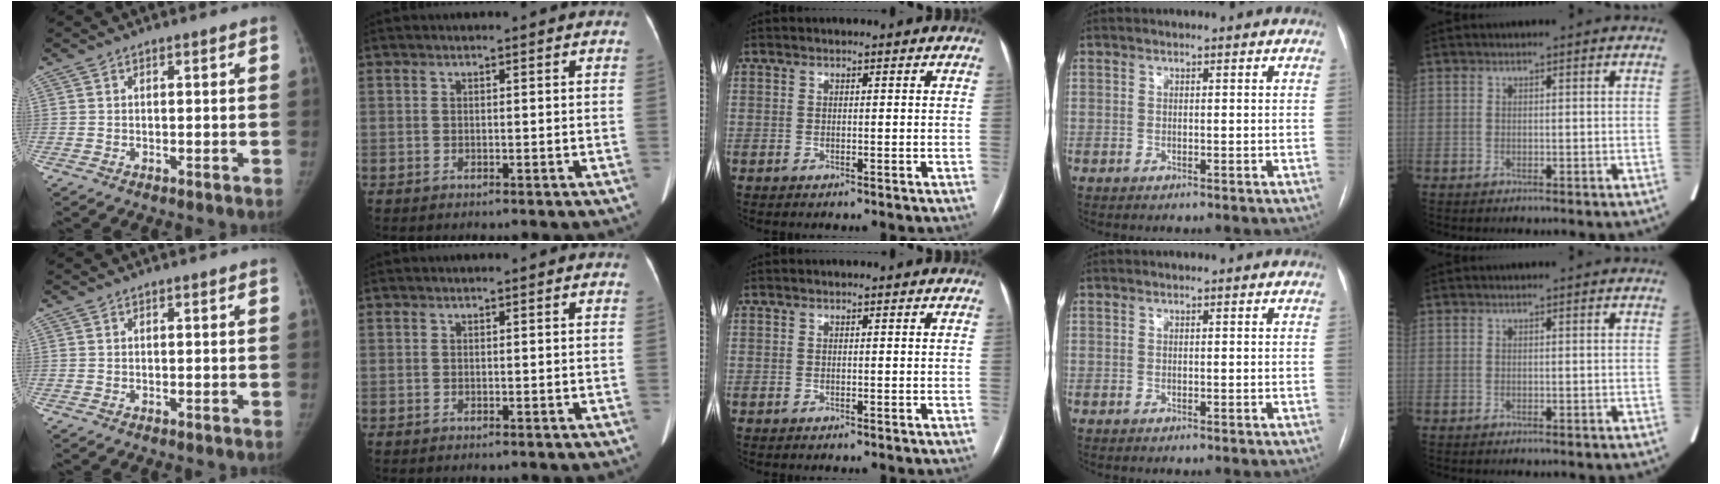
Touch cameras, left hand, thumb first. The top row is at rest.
{}